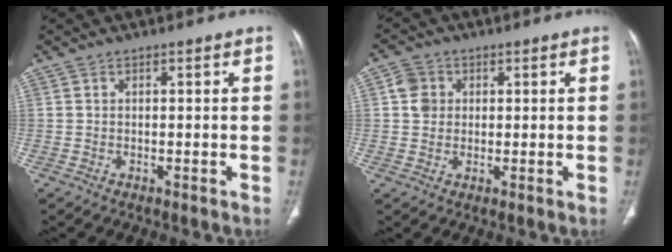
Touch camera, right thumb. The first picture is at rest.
{"total": 4.1, "force": [0.9, 3.6, 1.6], "torque": [-0.015, 0.004, 0.013]}